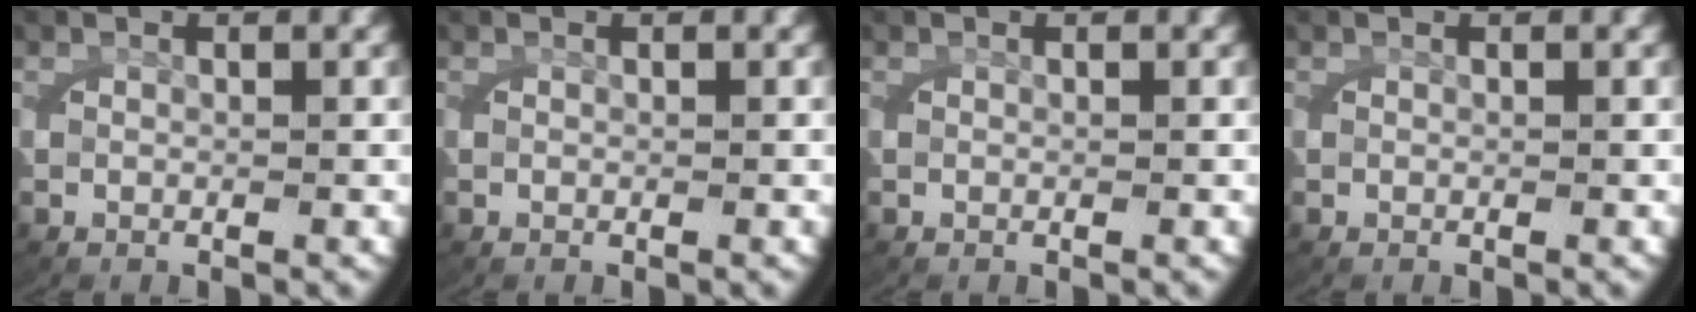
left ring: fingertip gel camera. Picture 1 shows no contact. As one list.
[{"total": 0.0}, {"total": 0.0}, {"total": 0.9, "force": [0.1, -0.9, -0.4], "torque": [0.003, -0.007, 0.009]}]